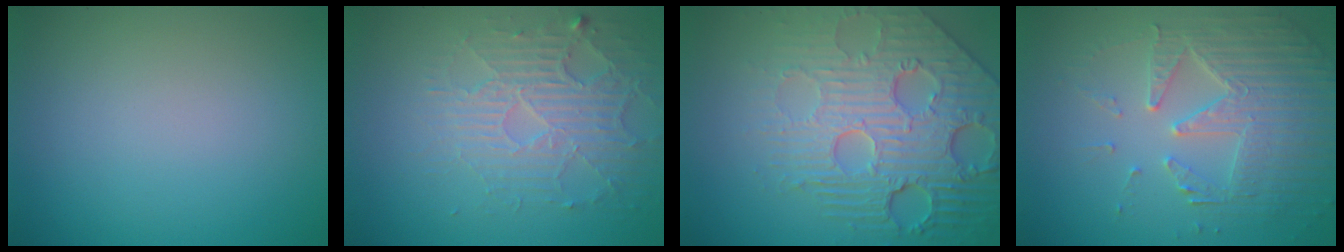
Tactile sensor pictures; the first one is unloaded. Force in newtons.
{"total": 3.9, "press": 3.4, "slide": 1.9}
{"total": 8.6, "press": 5.9, "slide": 6.2}
{"total": 5.2, "press": 4.5, "slide": 2.6}